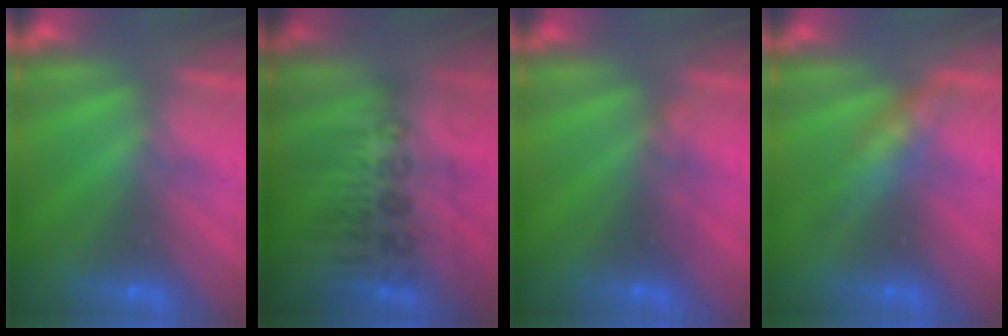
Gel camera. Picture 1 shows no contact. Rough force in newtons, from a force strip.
{"total": 2.9}
{"total": 2.3}
{"total": 3.3}